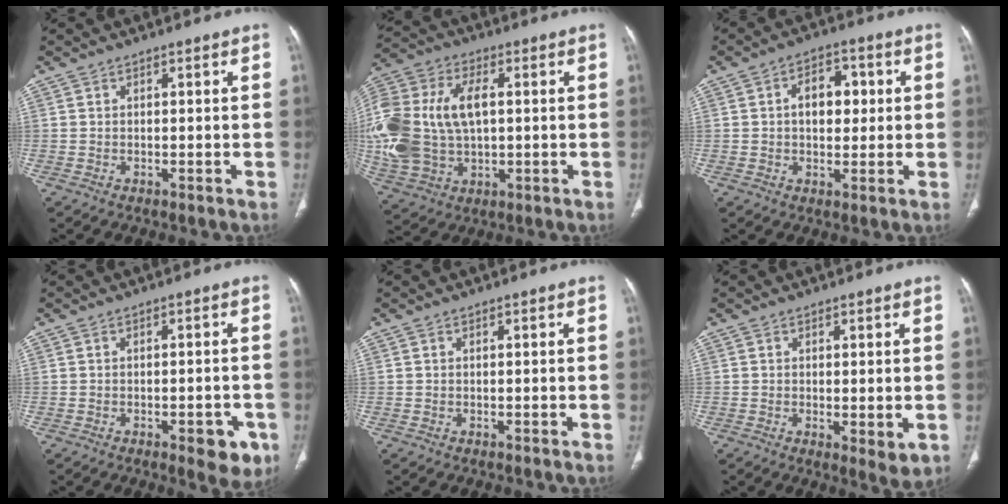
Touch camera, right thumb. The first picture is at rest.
{"total": 23.4, "force": [1.4, 14.8, 18.1], "torque": [-0.422, 0.006, 0.035]}
{"total": 7.9, "force": [1.0, 5.2, 5.8], "torque": [-0.059, 0.012, 0.012]}
{"total": 6.0, "force": [-2.7, 2.6, 4.7], "torque": [-0.039, 0.005, -0.027]}
{"total": 0.0}
{"total": 4.1, "force": [-0.5, 1.5, 3.8], "torque": [-0.059, -0.017, -0.003]}